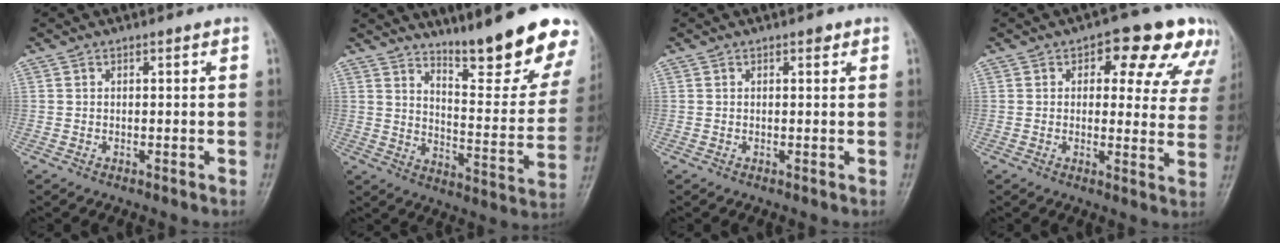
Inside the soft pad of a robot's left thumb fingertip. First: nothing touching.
{"total": 19.1, "force": [14.4, 3.5, 12.0], "torque": [-0.134, -0.108, 0.208]}
{"total": 1.0, "force": [0.6, 0.5, 0.7], "torque": [-0.005, -0.001, 0.005]}
{"total": 13.7, "force": [7.7, 7.2, 8.7], "torque": [-0.041, -0.018, 0.076]}